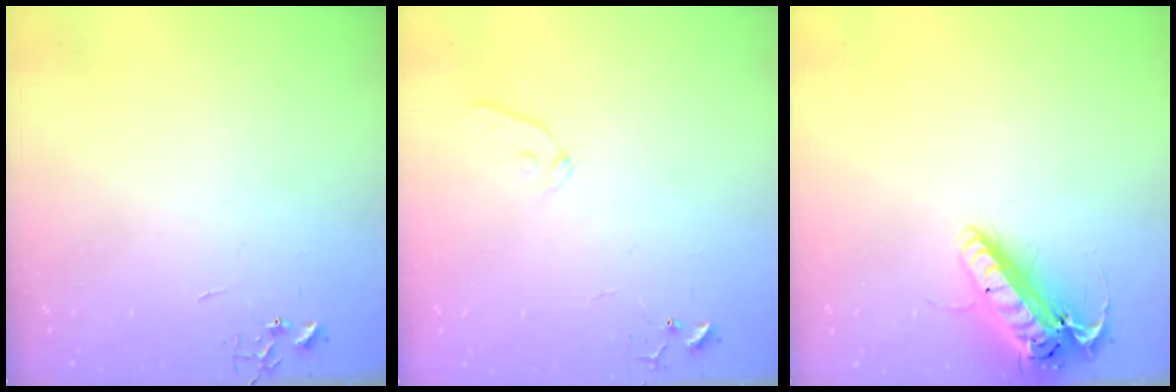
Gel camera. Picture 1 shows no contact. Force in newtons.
{"total": 6.9, "press": 6.9, "slide": 0.7}
{"total": 18.3, "press": 18.0, "slide": 3.3}